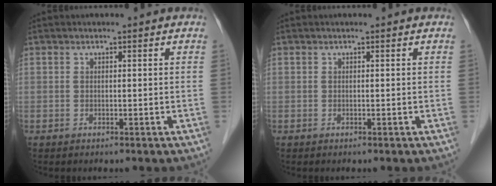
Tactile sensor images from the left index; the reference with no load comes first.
{"total": 0.0}